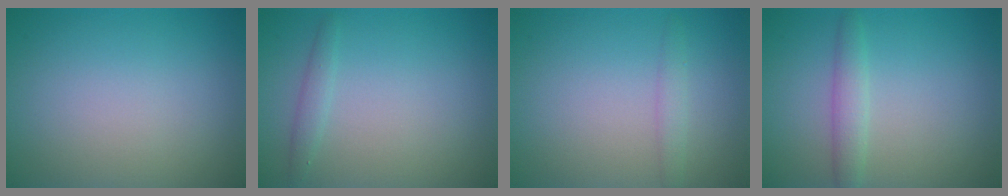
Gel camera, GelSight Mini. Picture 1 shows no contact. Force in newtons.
{"total": 1.1, "press": 1.1, "slide": 0.0}
{"total": 1.3, "press": 1.3, "slide": 0.1}
{"total": 1.9, "press": 1.9, "slide": 0.0}